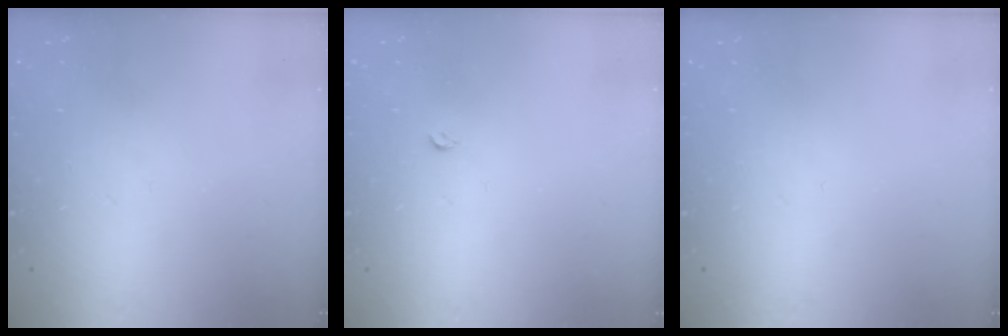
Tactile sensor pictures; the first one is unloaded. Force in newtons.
{"total": 2.8, "press": 2.8, "slide": 0.5}
{"total": 0.0}